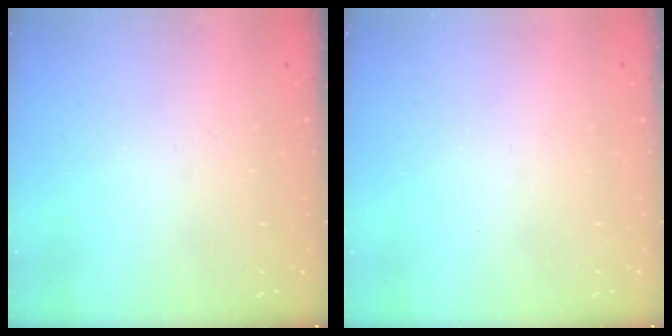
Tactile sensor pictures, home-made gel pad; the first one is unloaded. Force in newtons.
{"total": 1.5, "press": 1.5, "slide": 0.1}